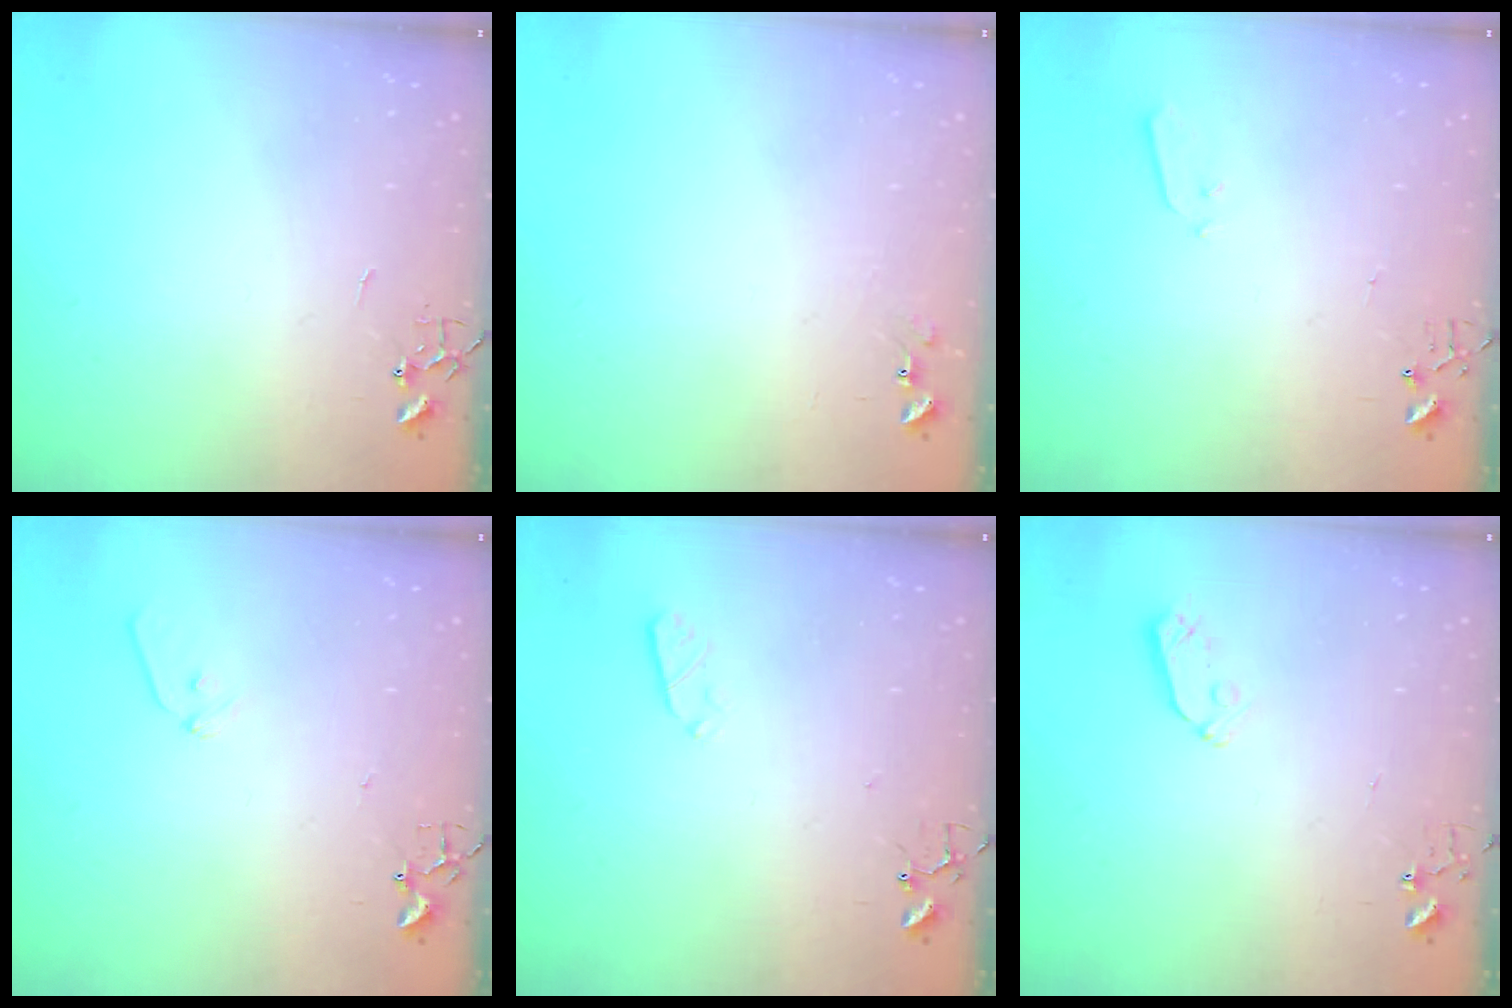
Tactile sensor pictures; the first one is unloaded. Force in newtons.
{"total": 6.0, "press": 5.9, "slide": 0.6}
{"total": 3.0, "press": 2.9, "slide": 0.7}
{"total": 7.0, "press": 6.9, "slide": 0.8}
{"total": 2.9, "press": 2.8, "slide": 0.5}
{"total": 3.7, "press": 3.6, "slide": 0.5}